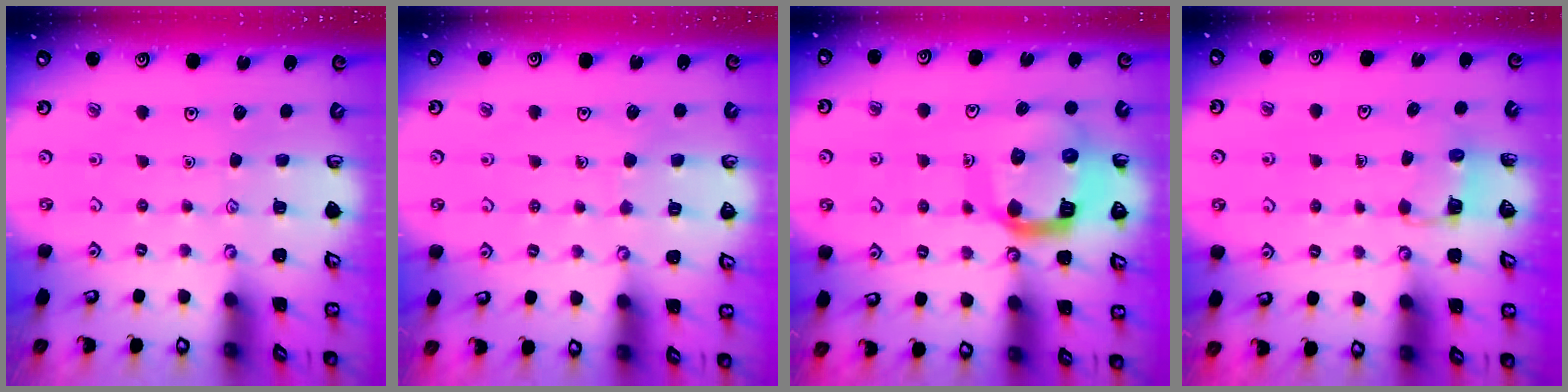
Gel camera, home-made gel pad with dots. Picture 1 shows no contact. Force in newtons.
{"total": 4.9, "press": 4.9, "slide": 0.3}
{"total": 15.3, "press": 15.2, "slide": 1.8}
{"total": 3.3, "press": 3.3, "slide": 0.3}